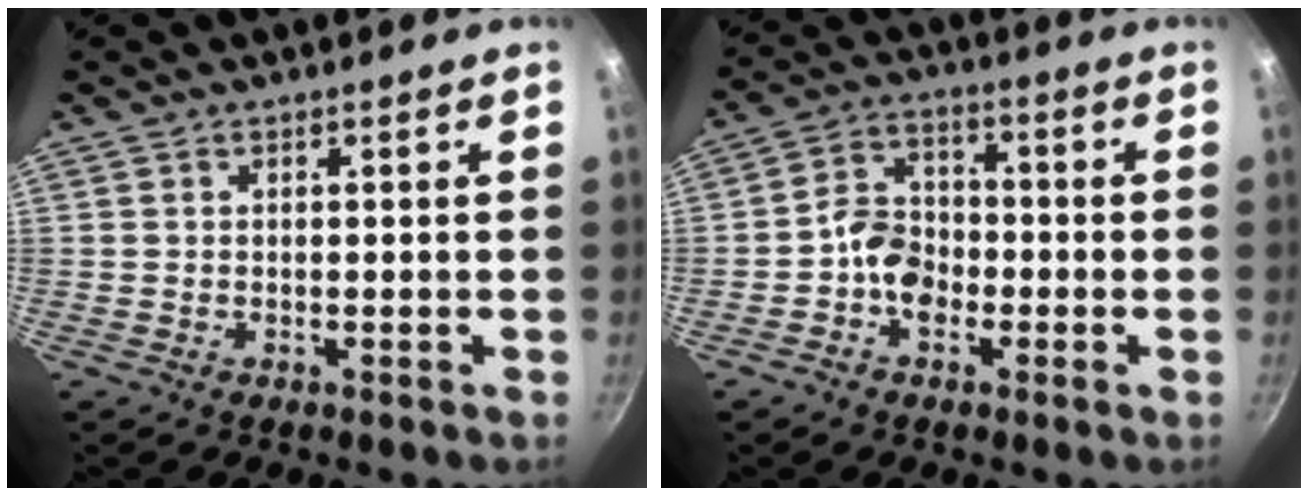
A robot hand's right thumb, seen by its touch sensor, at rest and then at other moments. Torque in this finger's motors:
{"motor_torque": [0.76, 0.50, 0.43, -0.39, 0.16]}